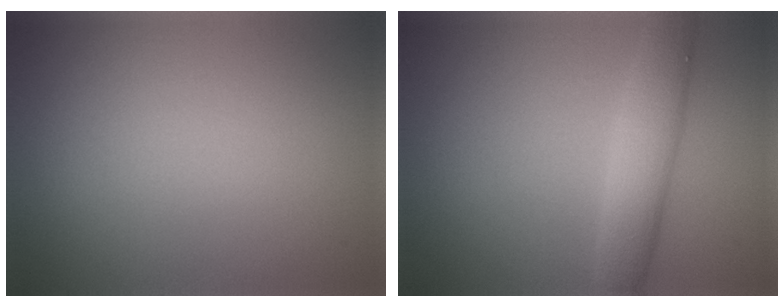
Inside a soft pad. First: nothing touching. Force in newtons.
{"total": 4.0, "press": 4.0, "slide": 0.1}